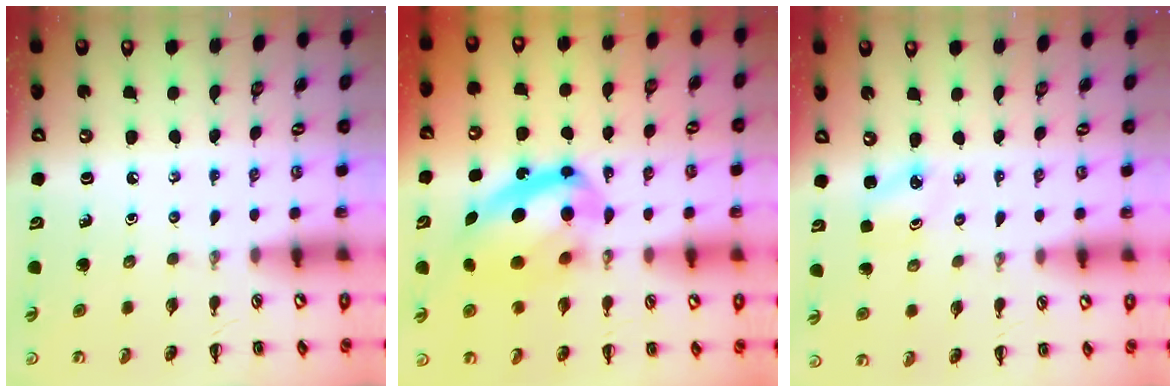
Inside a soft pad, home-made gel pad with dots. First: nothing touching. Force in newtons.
{"total": 13.4, "press": 13.0, "slide": 3.2}
{"total": 1.9, "press": 1.8, "slide": 0.5}